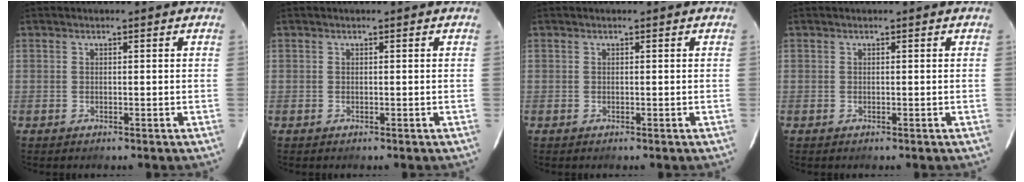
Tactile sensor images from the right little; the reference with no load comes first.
{"total": 0.0}
{"total": 0.0}
{"total": 0.0}